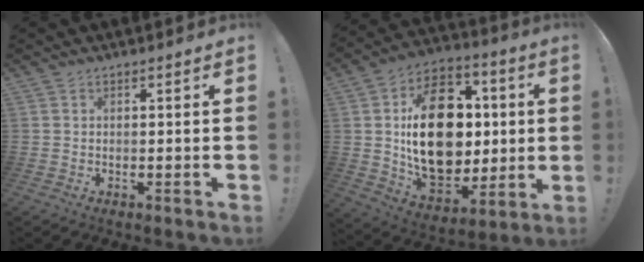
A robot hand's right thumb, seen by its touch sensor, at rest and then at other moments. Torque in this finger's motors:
{"motor_torque": [0.37, 2.75, 2.77, 0.00, 0.87]}